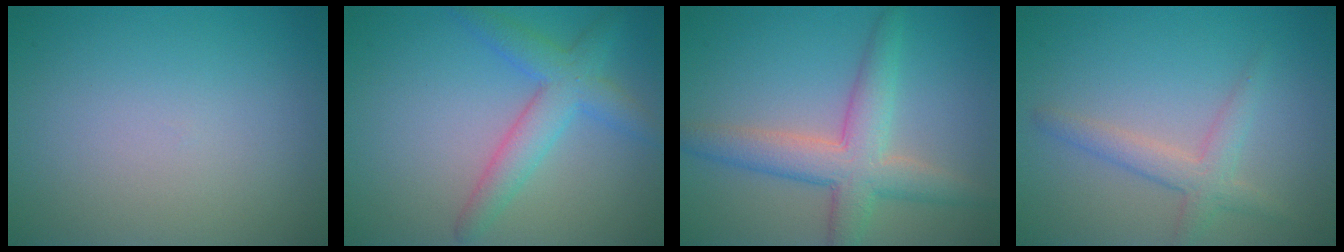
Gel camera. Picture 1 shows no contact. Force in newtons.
{"total": 2.9, "press": 2.9, "slide": 0.2}
{"total": 5.3, "press": 5.3, "slide": 0.1}
{"total": 2.6, "press": 2.6, "slide": 0.1}